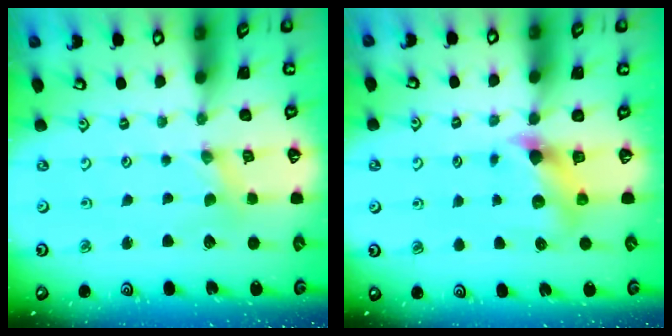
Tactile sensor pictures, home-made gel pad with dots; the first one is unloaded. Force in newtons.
{"total": 7.1, "press": 7.1, "slide": 0.8}